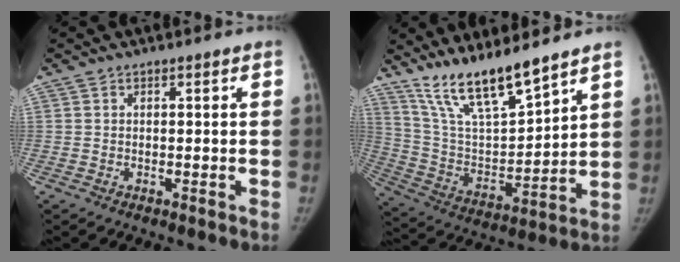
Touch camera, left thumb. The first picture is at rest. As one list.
[{"total": 15.4, "force": [12.4, 2.8, 8.6], "torque": [-0.139, -0.071, 0.244]}]